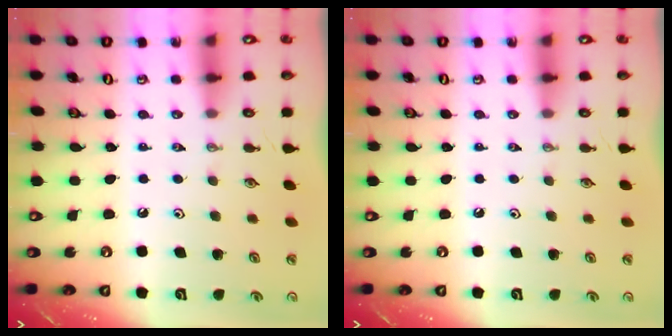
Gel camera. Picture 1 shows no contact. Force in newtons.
{"total": 0.0}